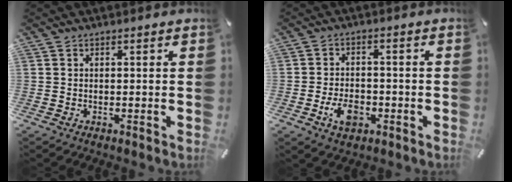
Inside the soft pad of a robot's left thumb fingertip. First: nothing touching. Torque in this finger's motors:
{"motor_torque": [0.44, 1.89, 0.73, 0.26, 0.03]}